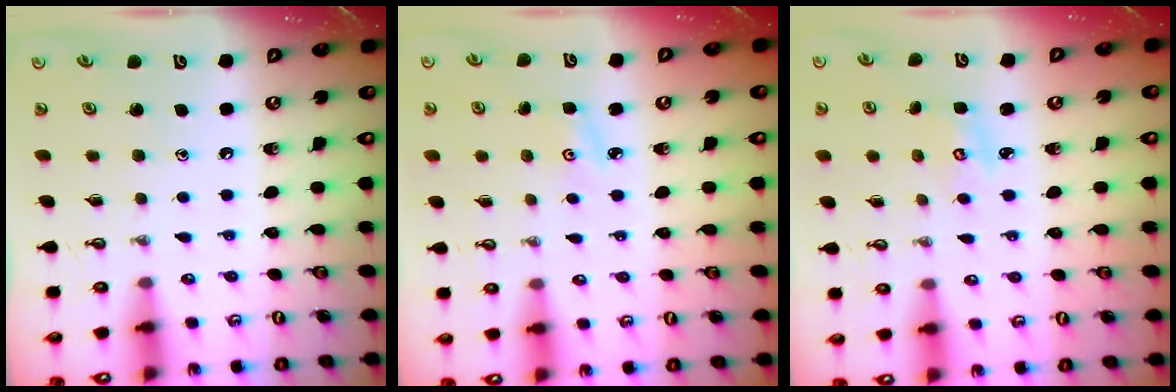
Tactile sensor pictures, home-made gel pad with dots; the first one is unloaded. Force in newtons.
{"total": 3.0, "press": 2.9, "slide": 0.4}
{"total": 3.4, "press": 3.4, "slide": 0.4}